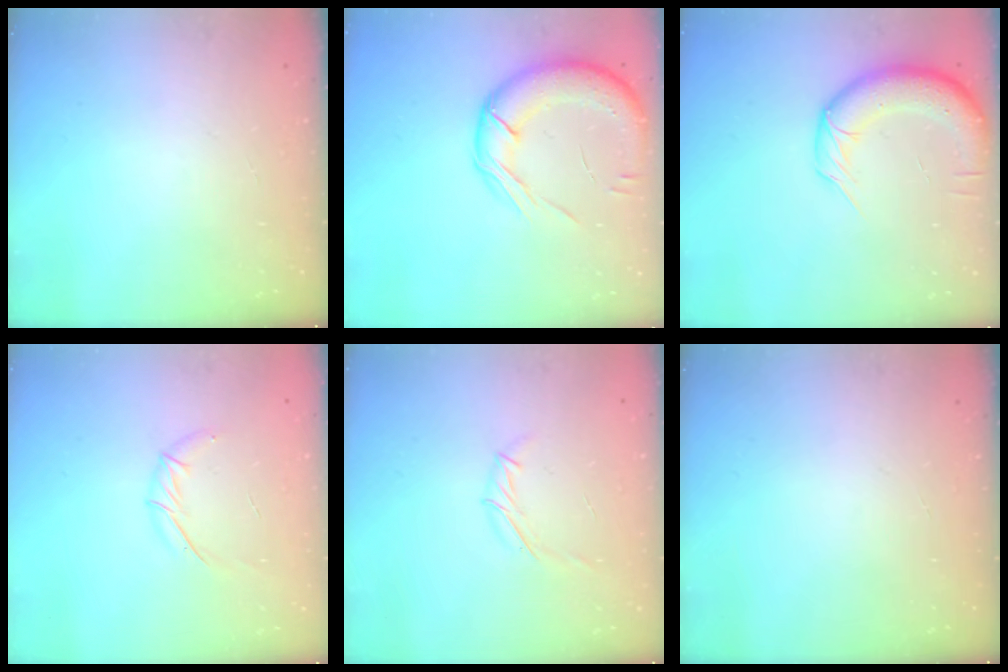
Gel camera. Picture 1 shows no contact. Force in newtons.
{"total": 16.8, "press": 16.4, "slide": 3.4}
{"total": 11.4, "press": 11.0, "slide": 3.1}
{"total": 7.6, "press": 7.5, "slide": 1.1}
{"total": 4.7, "press": 4.6, "slide": 1.1}
{"total": 0.0}